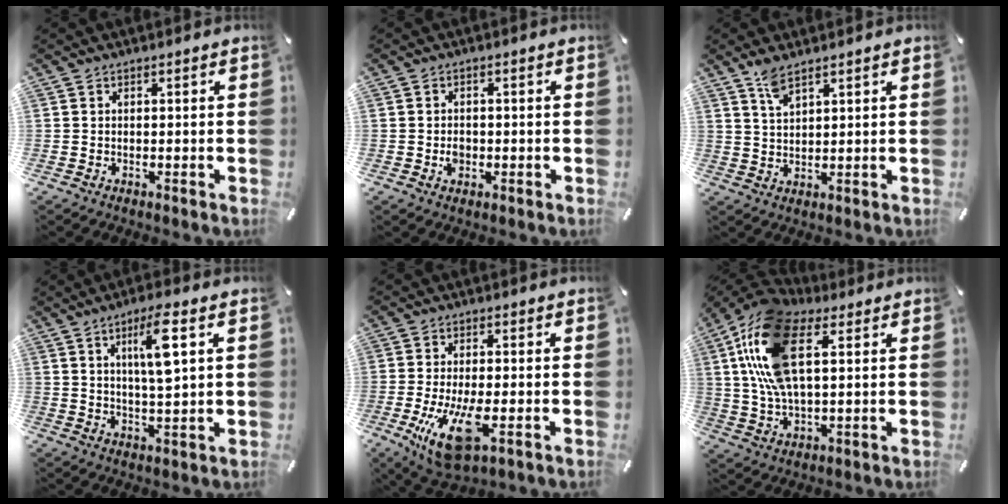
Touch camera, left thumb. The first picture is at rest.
{"total": 2.2, "force": [-0.5, 1.8, 1.3], "torque": [-0.031, 0.001, -0.012]}
{"total": 4.8, "force": [3.3, 1.6, 3.1], "torque": [-0.068, -0.003, 0.061]}
{"total": 9.0, "force": [3.3, 1.5, 8.3], "torque": [-0.150, -0.005, 0.049]}
{"total": 12.2, "force": [-3.1, 4.7, 10.9], "torque": [-0.211, -0.021, -0.050]}
{"total": 18.8, "force": [6.6, 9.8, 14.6], "torque": [-0.336, -0.002, 0.116]}